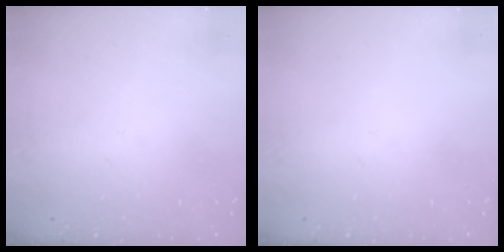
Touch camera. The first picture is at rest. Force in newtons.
{"total": 0.0}